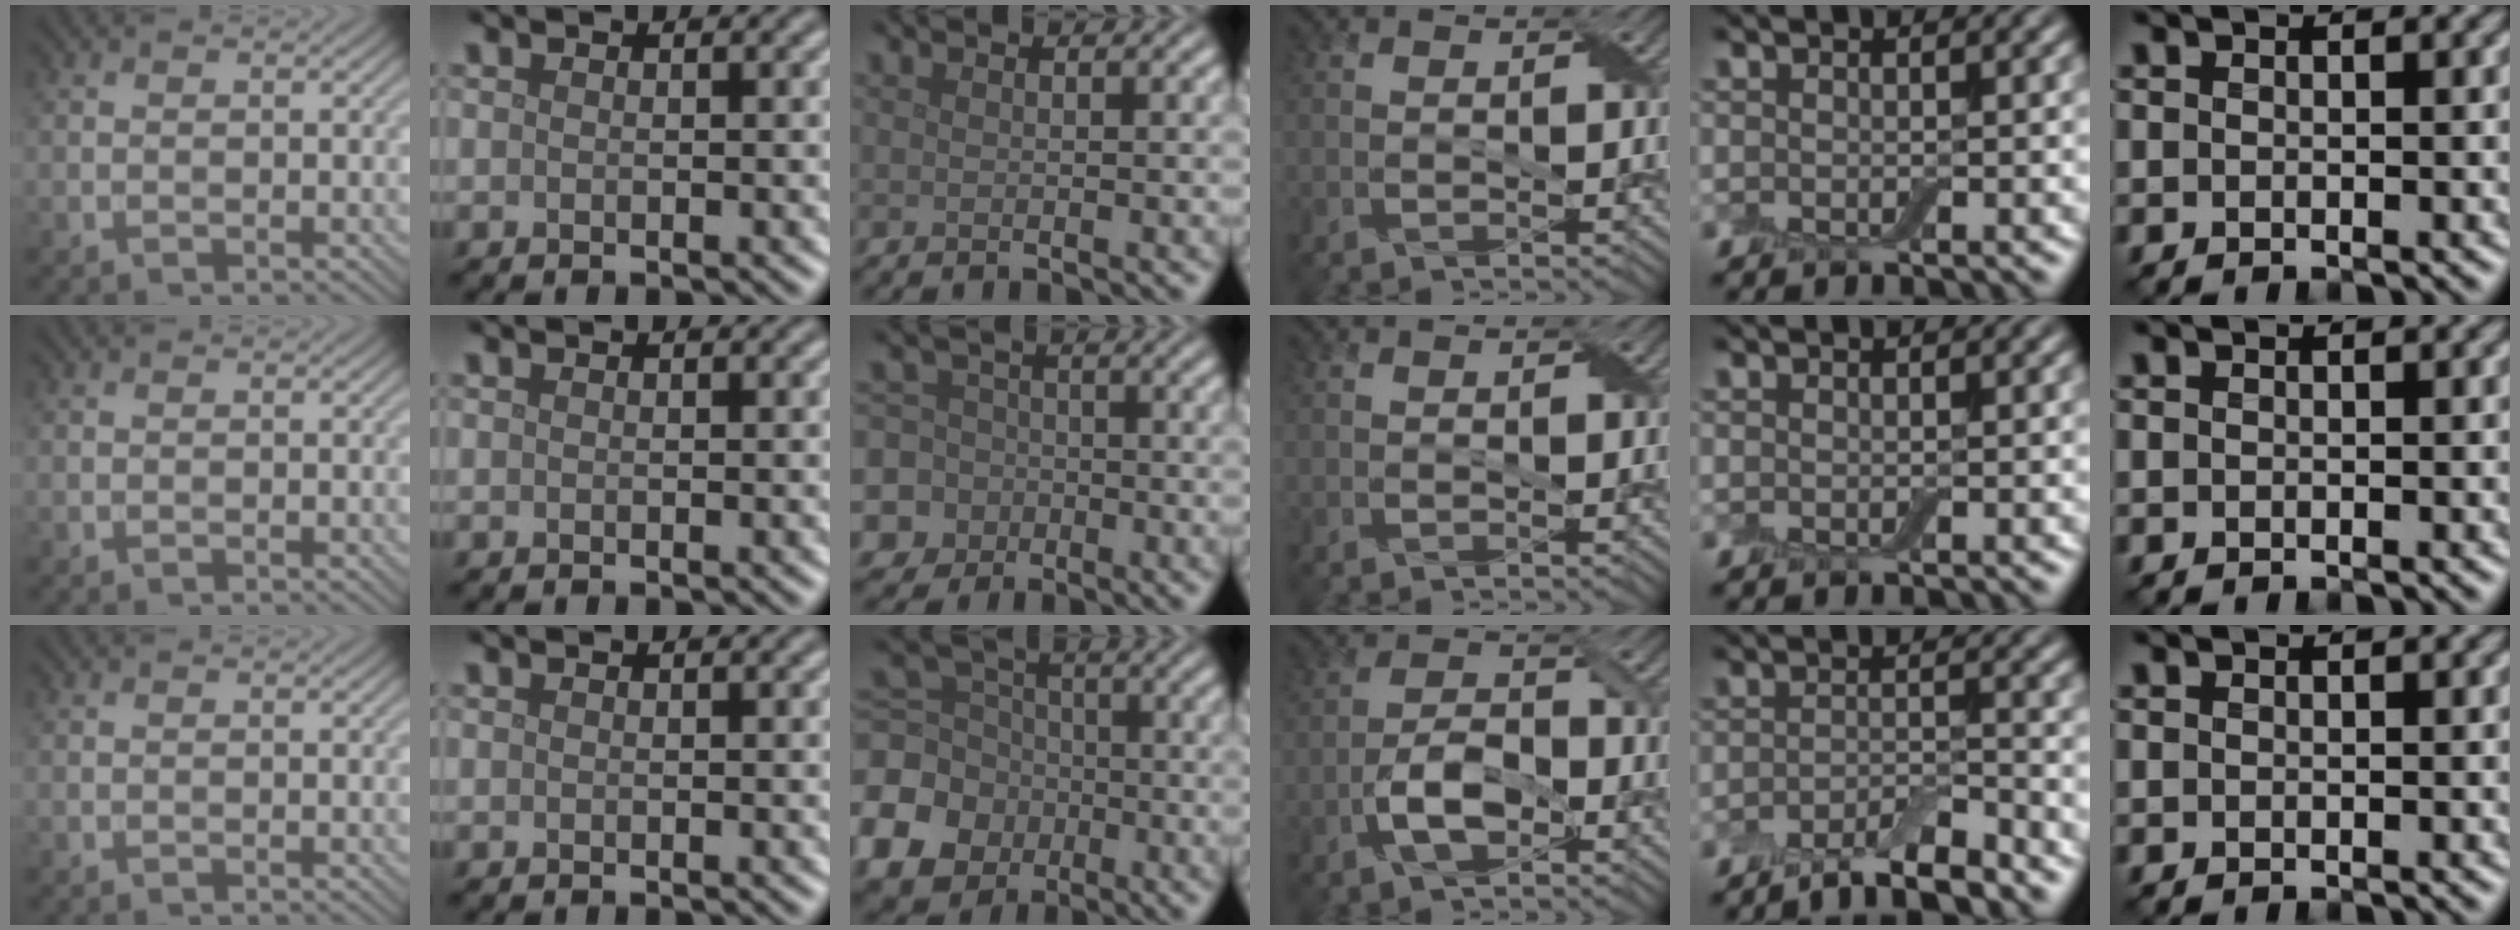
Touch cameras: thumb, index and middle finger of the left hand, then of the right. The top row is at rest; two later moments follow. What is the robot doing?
{"motion": "fold", "object": "cloth"}